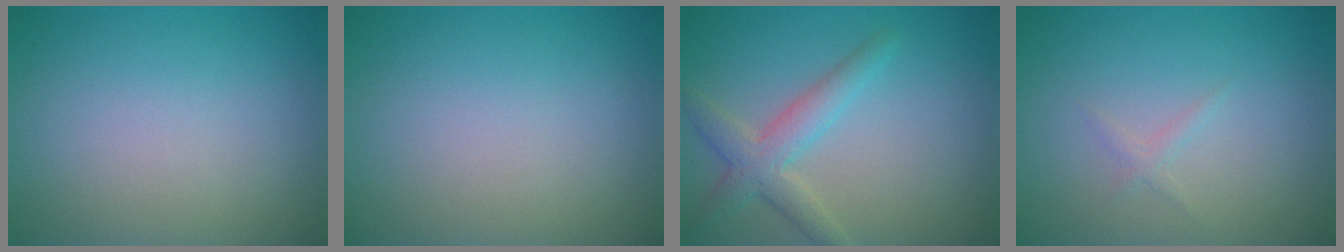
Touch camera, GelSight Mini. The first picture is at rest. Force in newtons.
{"total": 0.0}
{"total": 3.5, "press": 3.5, "slide": 0.2}
{"total": 0.8, "press": 0.8, "slide": 0.1}